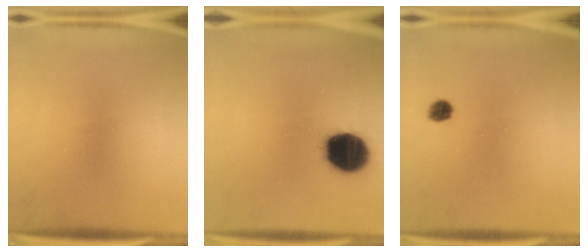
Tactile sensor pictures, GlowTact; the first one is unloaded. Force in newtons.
{"total": 18.1}
{"total": 2.2}